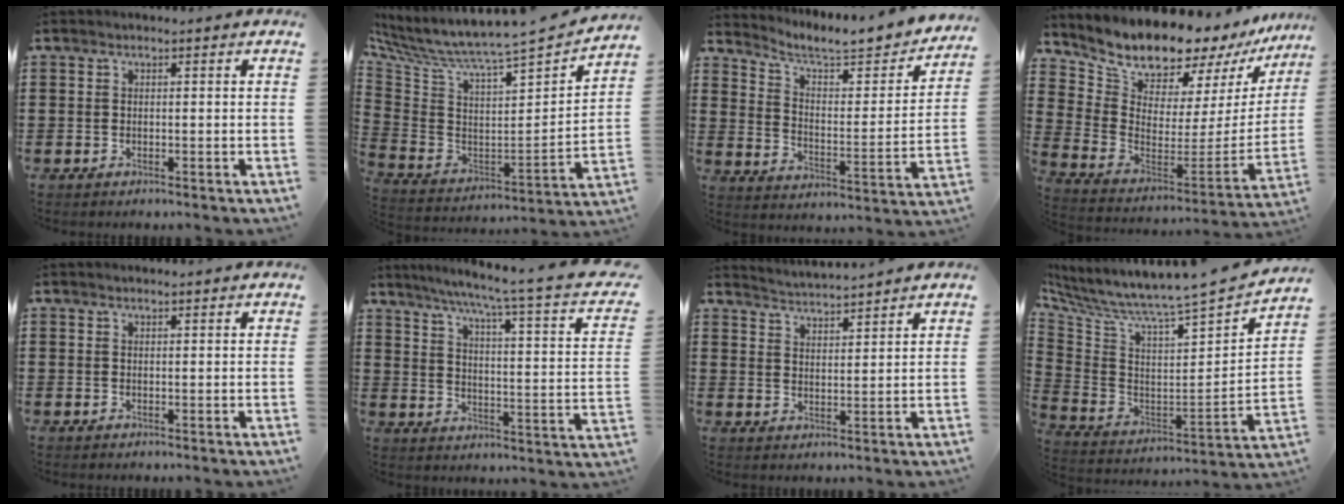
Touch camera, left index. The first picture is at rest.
{"total": 5.1, "force": [4.5, 0.0, 2.4], "torque": [-0.072, -0.059, 0.062]}
{"total": 5.8, "force": [5.1, 0.7, 2.6], "torque": [-0.077, -0.038, 0.081]}
{"total": 10.8, "force": [10.5, 2.4, 1.4], "torque": [-0.078, -0.096, 0.181]}
{"total": 0.8, "force": [0.8, 0.0, 0.2], "torque": [-0.005, 0.000, 0.016]}
{"total": 5.7, "force": [4.1, -1.0, 3.7], "torque": [-0.089, -0.044, 0.059]}
{"total": 3.4, "force": [3.3, -0.7, -0.2], "torque": [-0.008, -0.020, 0.057]}
{"total": 4.5, "force": [3.9, -0.5, 2.1], "torque": [-0.066, -0.061, 0.048]}